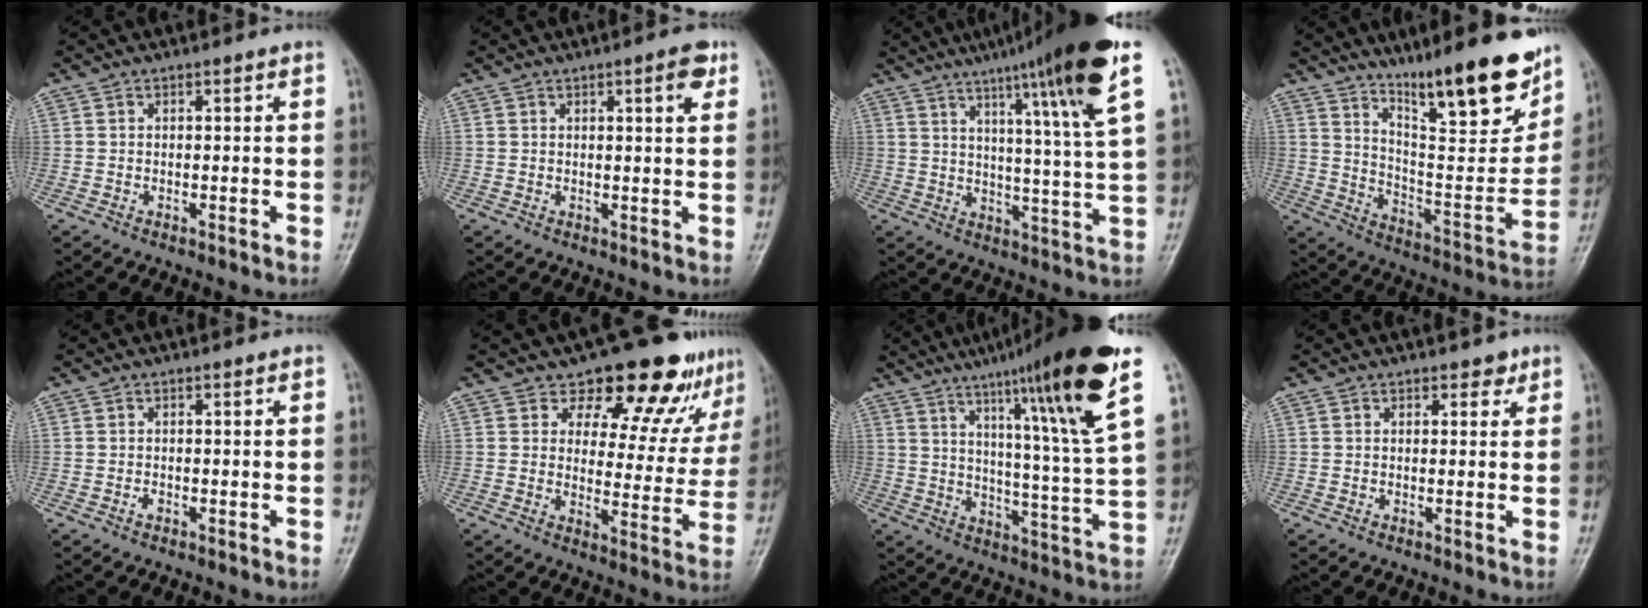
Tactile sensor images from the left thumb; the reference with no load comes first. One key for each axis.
{"total": 3.7, "fx": 1.9, "fy": 0.9, "fz": 3.1, "tx": -0.036, "ty": -0.006, "tz": 0.023}
{"total": 19.0, "fx": 10.3, "fy": 0.7, "fz": 16.0, "tx": -0.230, "ty": -0.035, "tz": 0.143}
{"total": 21.0, "fx": 14.6, "fy": 4.5, "fz": 14.4, "tx": -0.178, "ty": -0.085, "tz": 0.240}
{"total": 0.7, "fx": -0.2, "fy": 0.5, "fz": 0.4, "tx": -0.004, "ty": 0.000, "tz": -0.007}
{"total": 15.7, "fx": 12.0, "fy": 7.3, "fz": 6.8, "tx": -0.024, "ty": -0.075, "tz": 0.142}
{"total": 22.2, "fx": 12.1, "fy": 1.2, "fz": 18.5, "tx": -0.257, "ty": -0.045, "tz": 0.180}
{"total": 2.1, "fx": 1.3, "fy": 1.3, "fz": 0.9, "tx": 0.006, "ty": -0.005, "tz": 0.013}